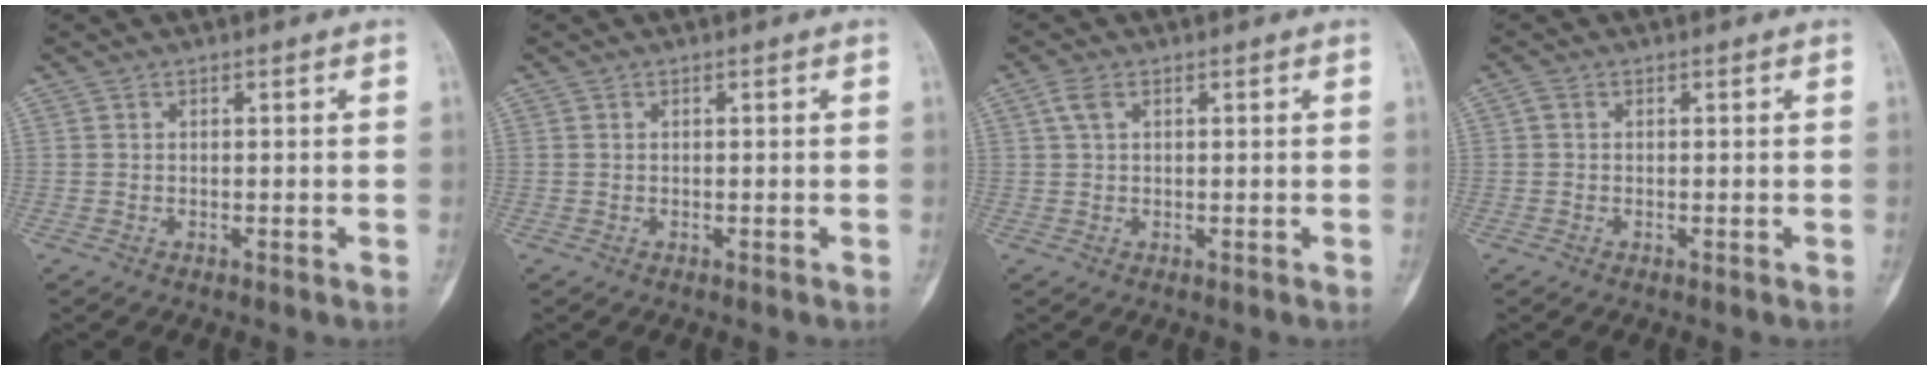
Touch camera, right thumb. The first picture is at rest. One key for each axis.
{"total": 0.0}
{"total": 2.2, "fx": 0.9, "fy": 1.2, "fz": 1.7, "tx": -0.044, "ty": 0.013, "tz": 0.020}
{"total": 0.8, "fx": 0.0, "fy": 0.6, "fz": 0.6, "tx": -0.011, "ty": 0.000, "tz": -0.004}